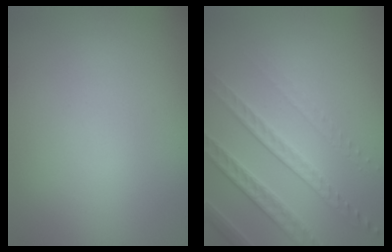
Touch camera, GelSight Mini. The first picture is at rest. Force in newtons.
{"total": 4.6, "press": 3.1, "slide": 3.3}